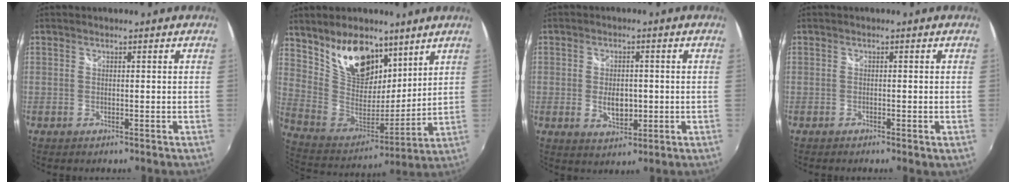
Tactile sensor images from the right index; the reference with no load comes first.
{"total": 17.3, "force": [10.8, 9.6, 9.4], "torque": [-0.188, 0.014, 0.215]}
{"total": 5.2, "force": [-0.7, 3.2, 4.0], "torque": [-0.071, -0.005, -0.006]}
{"total": 1.0, "force": [-0.5, 0.3, 0.9], "torque": [-0.014, -0.003, -0.008]}